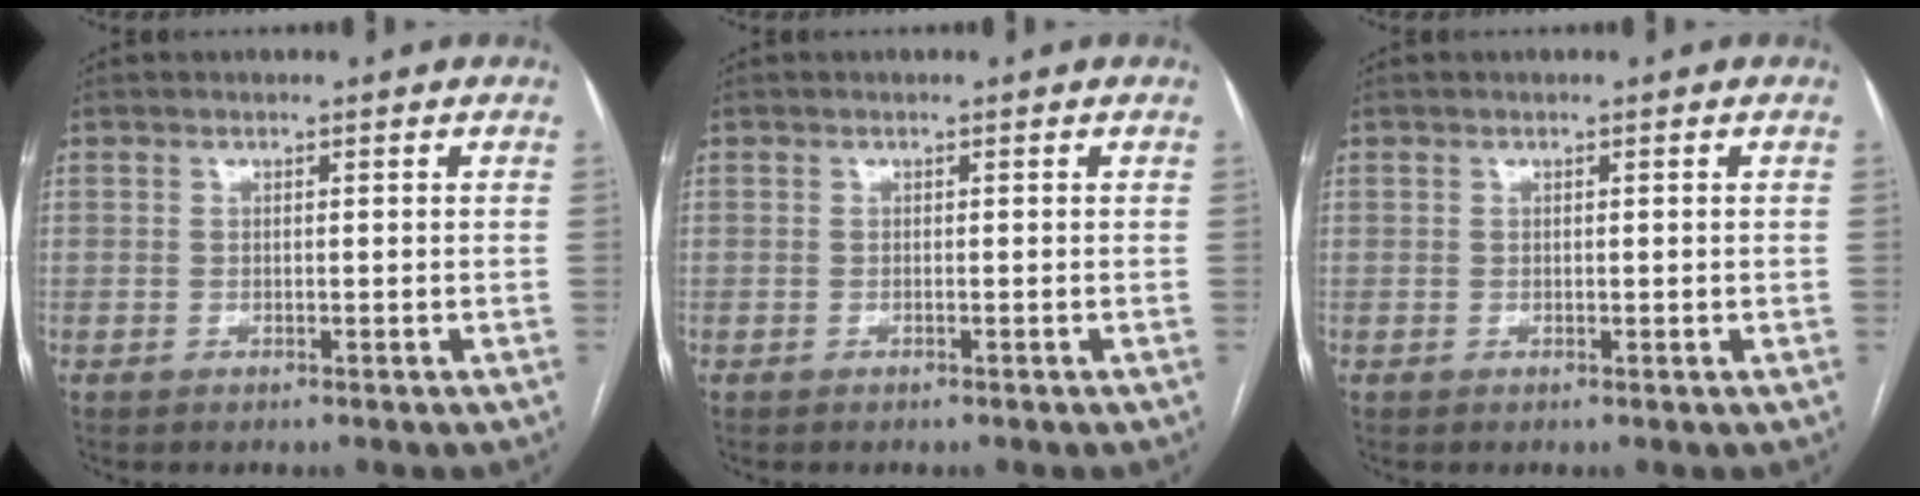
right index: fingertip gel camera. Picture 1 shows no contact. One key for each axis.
{"total": 0.0}
{"total": 0.6, "fx": 0.2, "fy": 0.3, "fz": 0.5, "tx": -0.008, "ty": -0.002, "tz": 0.005}